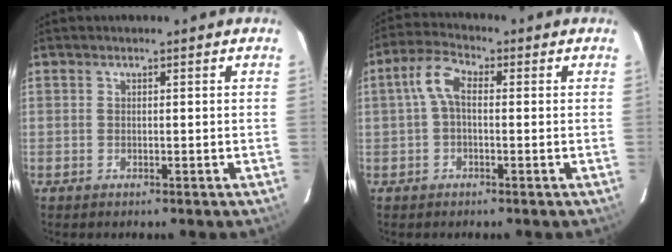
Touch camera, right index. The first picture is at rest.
{"total": 4.9, "force": [0.0, 2.5, 4.2], "torque": [-0.090, 0.019, 0.000]}